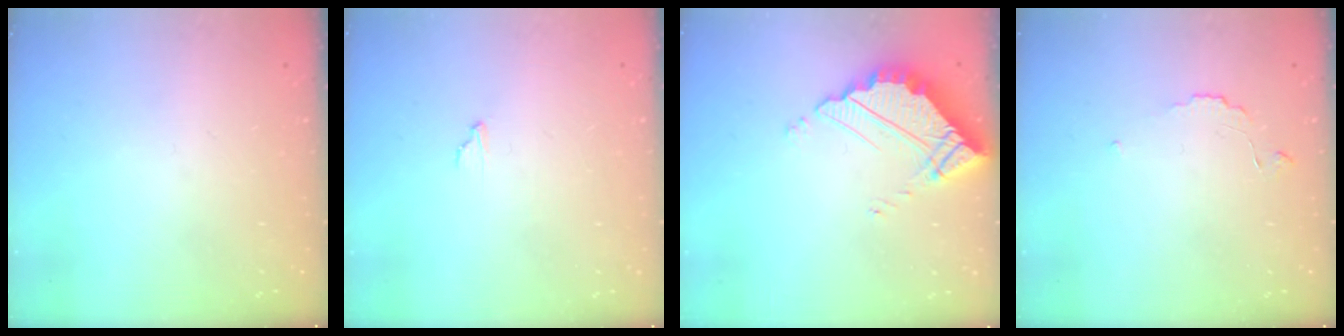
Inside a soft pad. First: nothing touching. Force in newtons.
{"total": 2.3, "press": 2.3, "slide": 0.1}
{"total": 7.0, "press": 7.0, "slide": 0.2}
{"total": 4.9, "press": 4.9, "slide": 0.5}